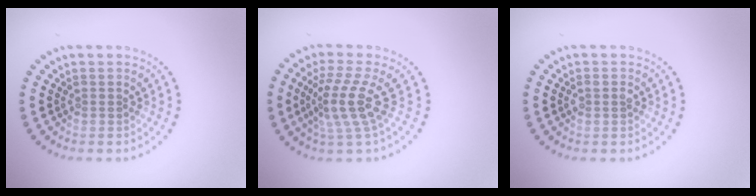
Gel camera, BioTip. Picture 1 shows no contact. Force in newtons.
{"total": 3.8, "press": 2.8, "slide": 2.5}
{"total": 1.1, "press": 1.1, "slide": 0.2}